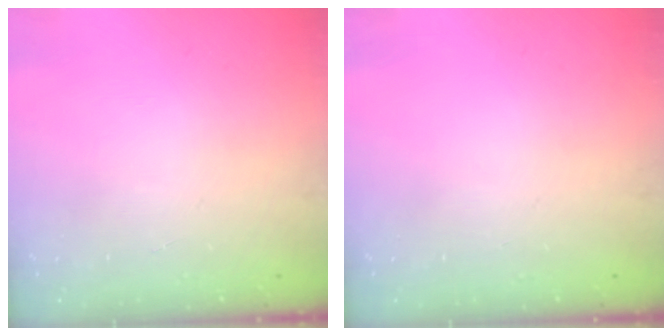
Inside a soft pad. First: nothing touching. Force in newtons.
{"total": 0.0}